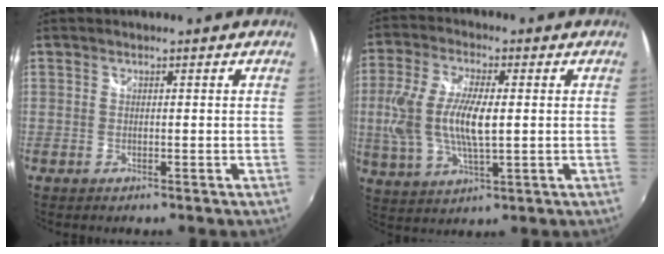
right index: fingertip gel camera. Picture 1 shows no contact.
{"total": 13.2, "force": [0.1, 5.1, 12.2], "torque": [-0.253, -0.003, 0.004]}